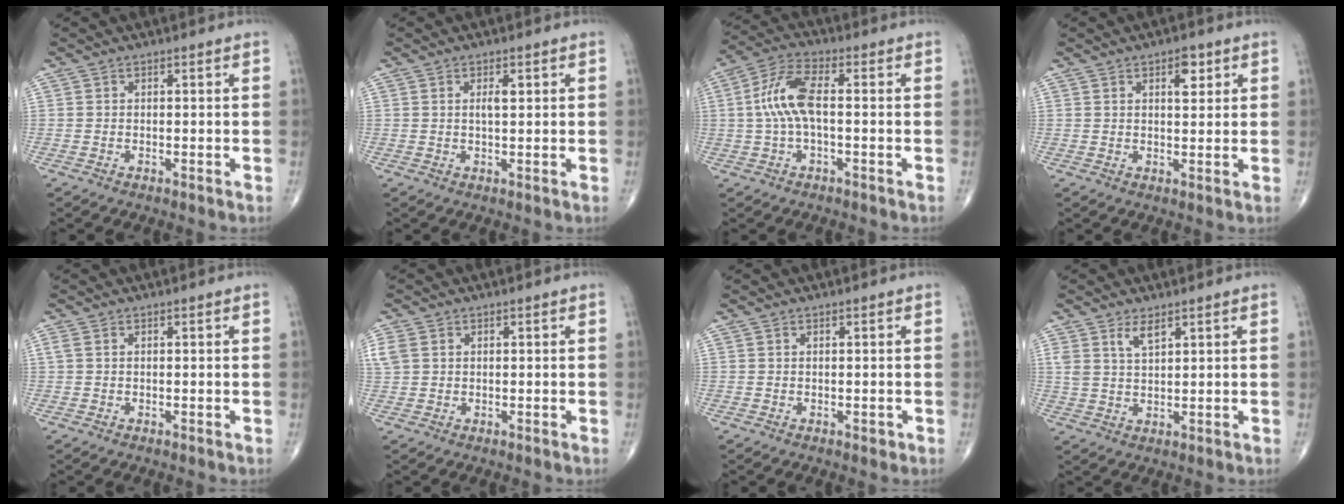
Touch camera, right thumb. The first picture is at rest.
{"total": 2.2, "force": [0.7, 0.7, 2.0], "torque": [-0.033, -0.003, 0.012]}
{"total": 9.0, "force": [0.0, 3.6, 8.3], "torque": [-0.190, 0.027, -0.004]}
{"total": 3.8, "force": [1.8, 1.8, 2.9], "torque": [-0.029, -0.008, 0.025]}
{"total": 1.0, "force": [0.2, 0.7, 0.8], "torque": [-0.023, 0.009, 0.007]}
{"total": 3.5, "force": [0.9, 2.8, 2.0], "torque": [-0.057, 0.012, 0.023]}
{"total": 0.7, "force": [0.0, 0.4, 0.5], "torque": [-0.002, -0.001, 0.001]}
{"total": 3.6, "force": [2.3, 1.3, 2.4], "torque": [-0.043, -0.014, 0.049]}